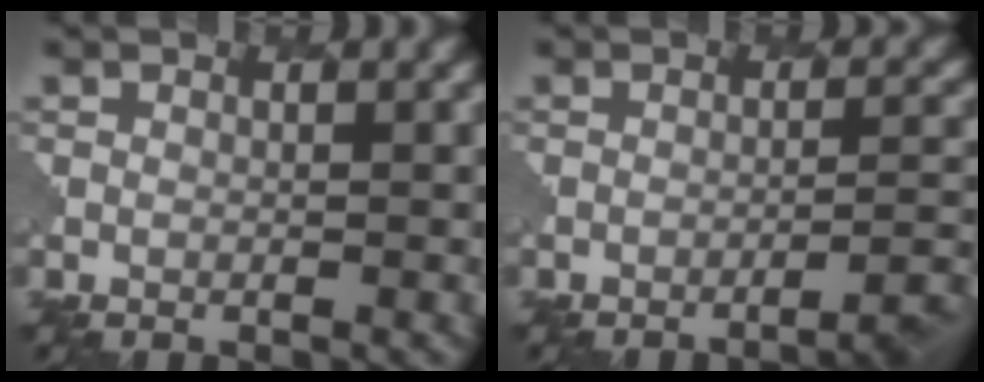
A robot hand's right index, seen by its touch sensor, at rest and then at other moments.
{"total": 3.3, "force": [-2.4, 0.5, 2.3], "torque": [-0.028, 0.009, -0.040]}